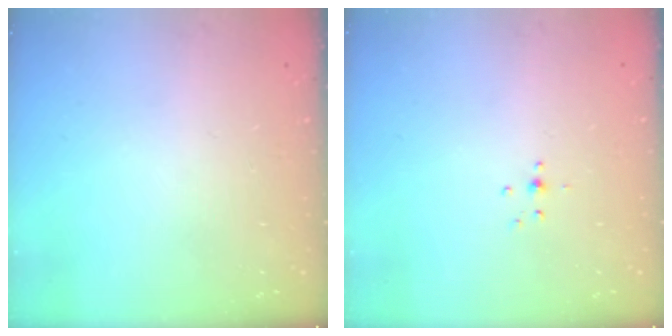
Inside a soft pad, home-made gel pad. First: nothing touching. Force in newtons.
{"total": 3.7, "press": 3.6, "slide": 0.8}